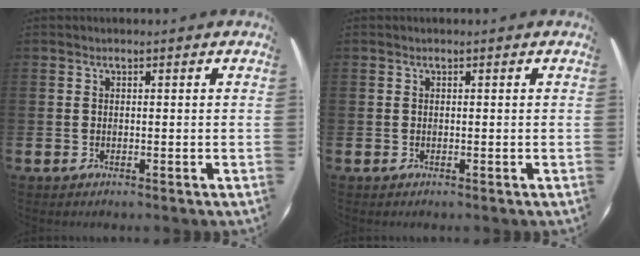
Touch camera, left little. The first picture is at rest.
{"total": 0.0}